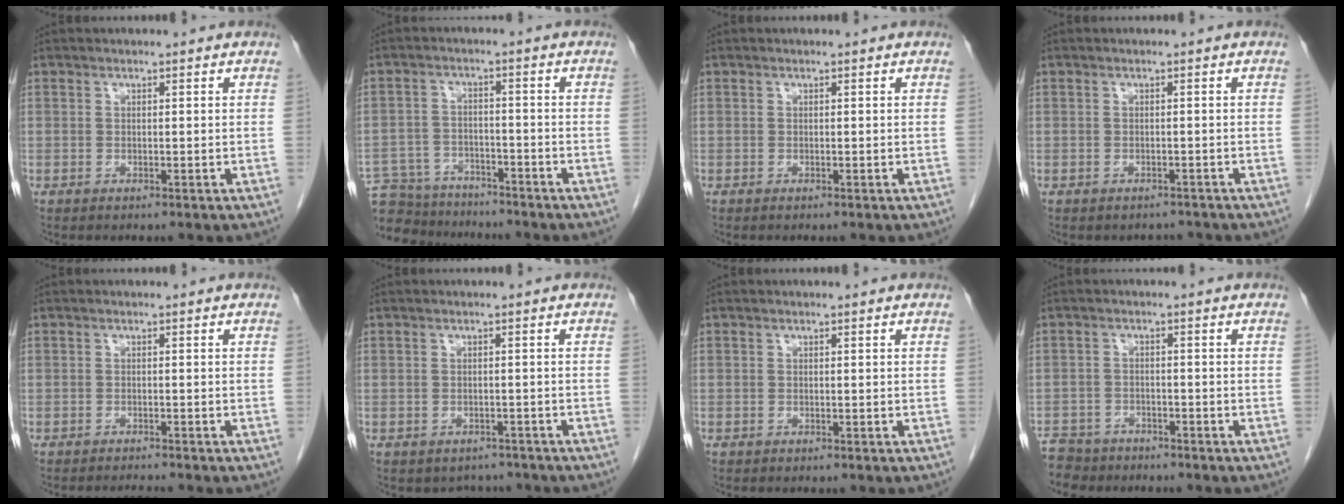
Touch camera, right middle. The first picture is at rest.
{"total": 11.9, "force": [-11.0, 4.2, 2.3], "torque": [-0.050, 0.010, -0.165]}
{"total": 0.0}
{"total": 1.9, "force": [-1.7, 0.9, -0.1], "torque": [0.000, 0.001, -0.025]}
{"total": 1.7, "force": [-1.6, -0.5, 0.0], "torque": [-0.003, -0.010, -0.025]}
{"total": 3.5, "force": [-3.0, 1.8, -0.1], "torque": [0.004, 0.009, -0.039]}
{"total": 0.0}
{"total": 6.0, "force": [-5.3, 2.9, 0.2], "torque": [-0.007, -0.006, -0.090]}